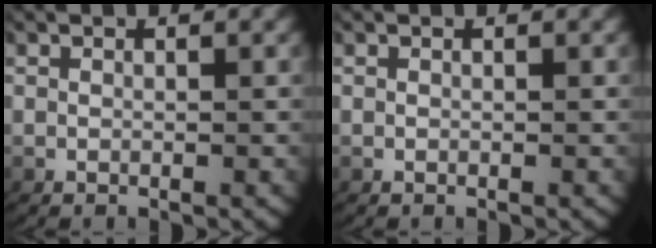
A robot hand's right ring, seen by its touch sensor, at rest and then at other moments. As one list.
[{"total": 0.0}]